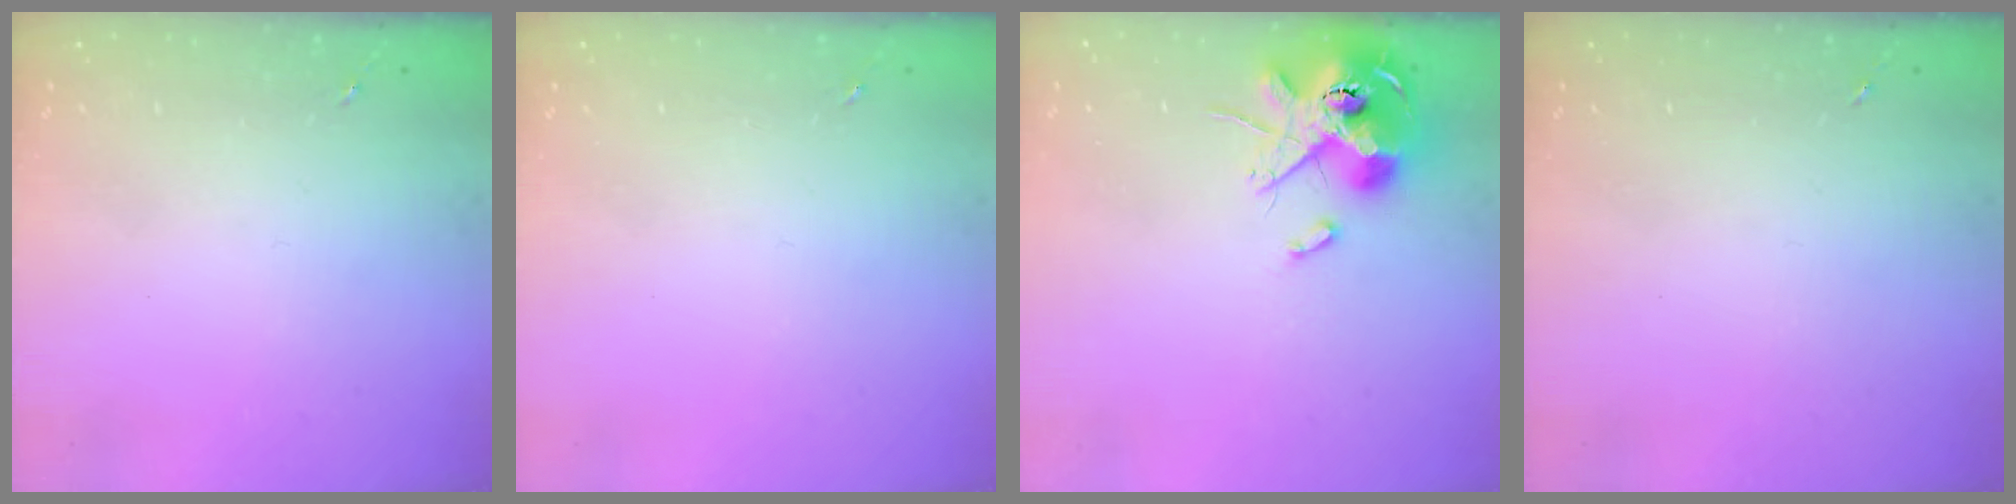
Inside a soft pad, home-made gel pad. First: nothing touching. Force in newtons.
{"total": 0.0}
{"total": 14.2, "press": 14.0, "slide": 2.0}
{"total": 0.0}